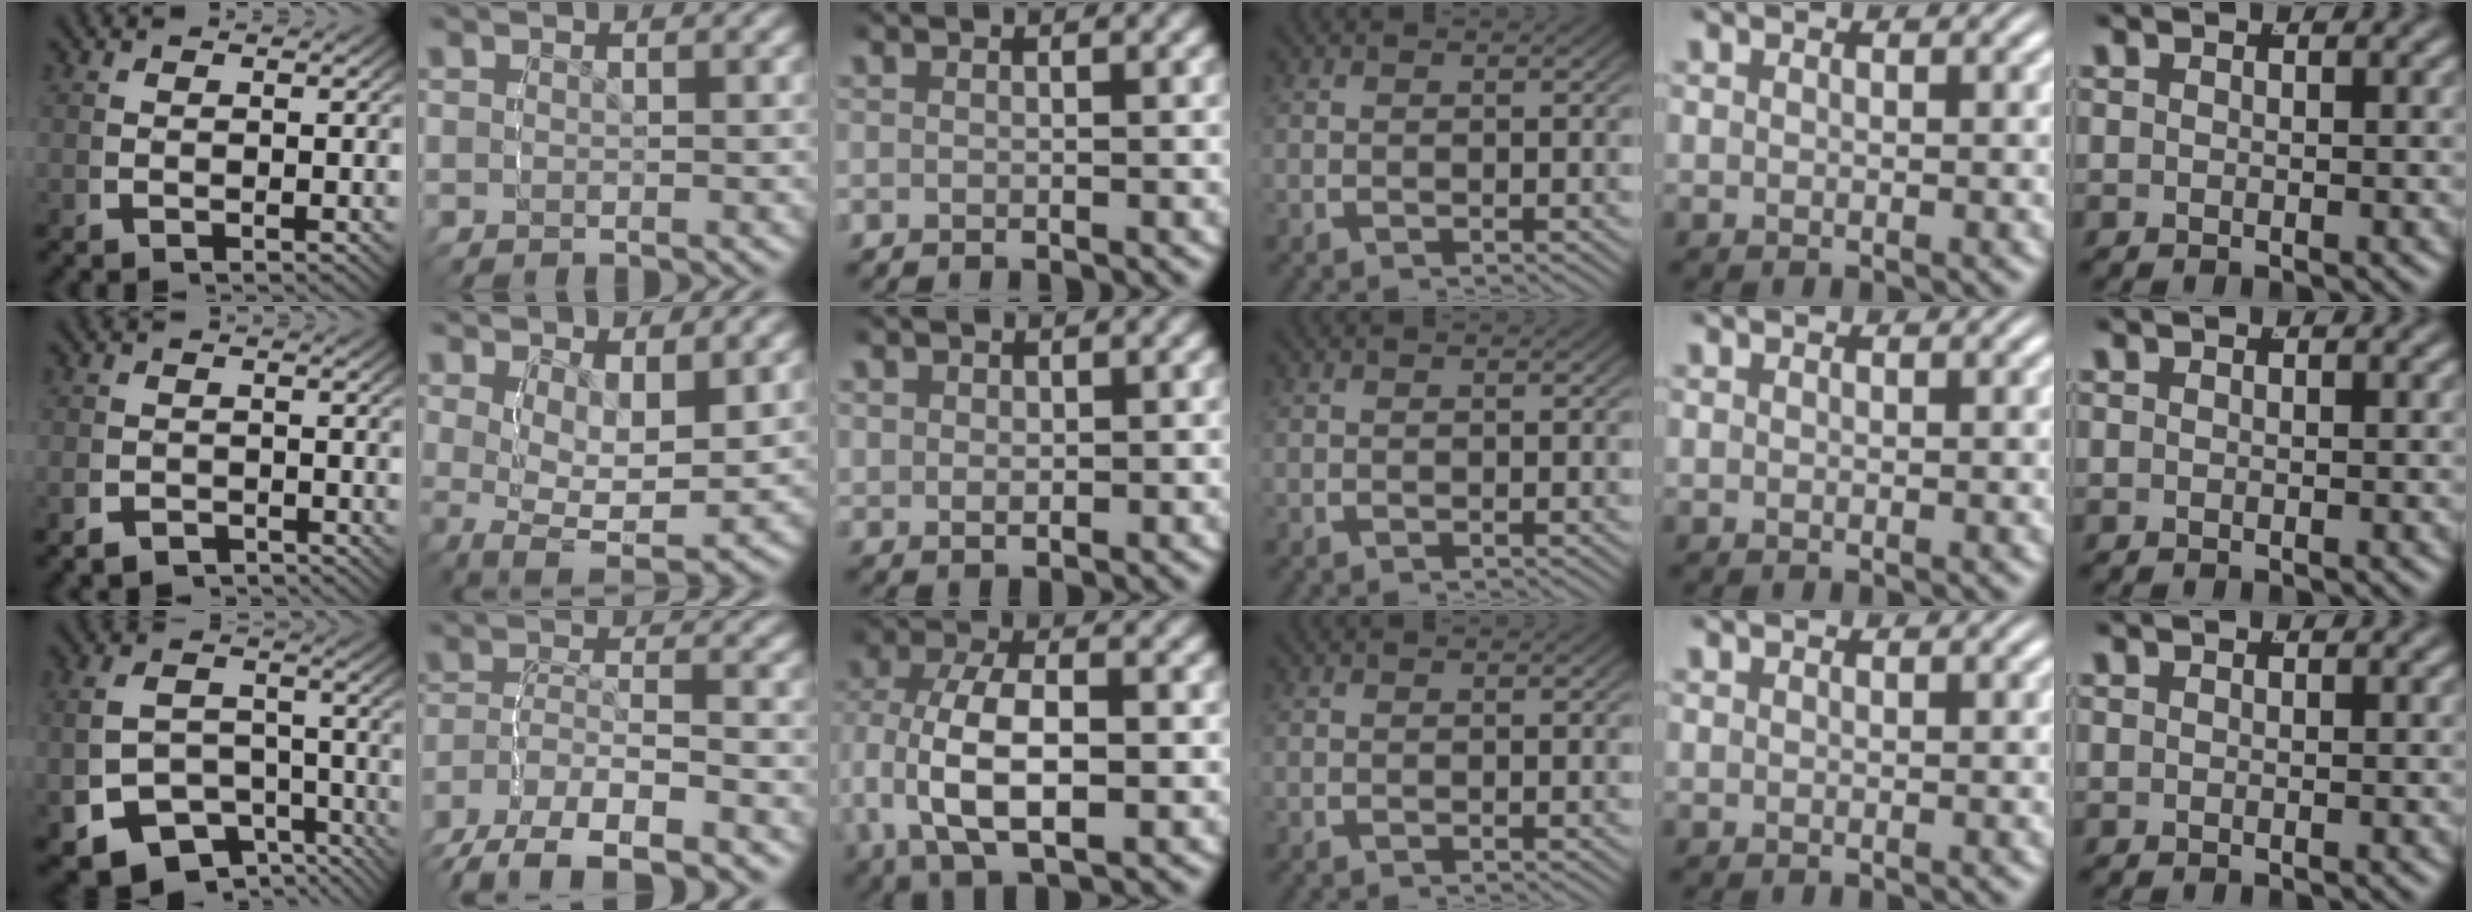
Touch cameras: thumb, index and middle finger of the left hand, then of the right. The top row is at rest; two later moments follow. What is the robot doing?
{"motion": "grasp_and_lifting", "object": "cloth"}